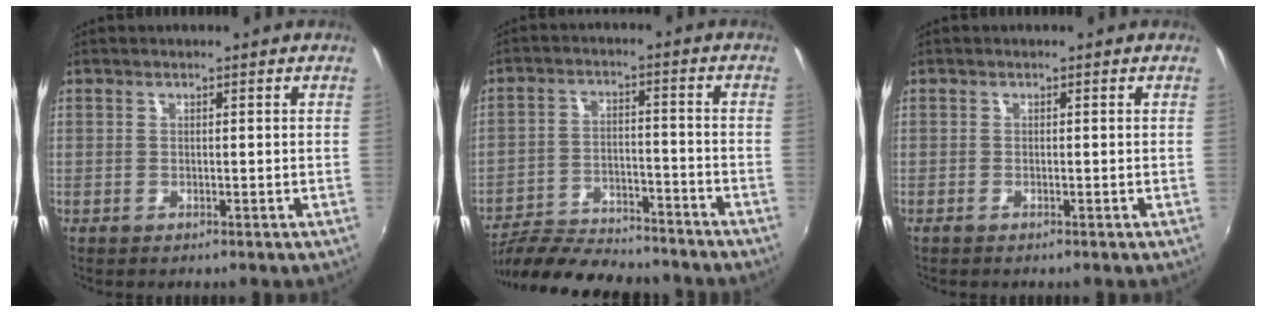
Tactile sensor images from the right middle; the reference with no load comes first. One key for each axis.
{"total": 16.9, "fx": -15.1, "fy": 3.8, "fz": 6.6, "tx": -0.142, "ty": -0.014, "tz": -0.235}
{"total": 0.6, "fx": -0.5, "fy": 0.0, "fz": 0.3, "tx": -0.005, "ty": -0.003, "tz": -0.012}